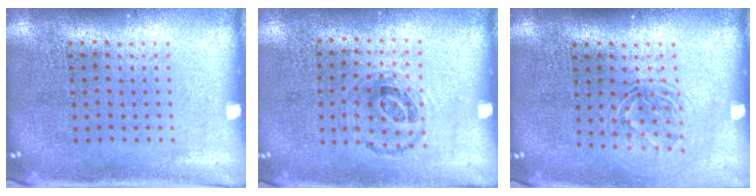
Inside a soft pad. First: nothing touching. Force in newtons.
{"total": 0.9, "press": 0.7, "slide": 0.5}
{"total": 1.5, "press": 1.2, "slide": 0.9}